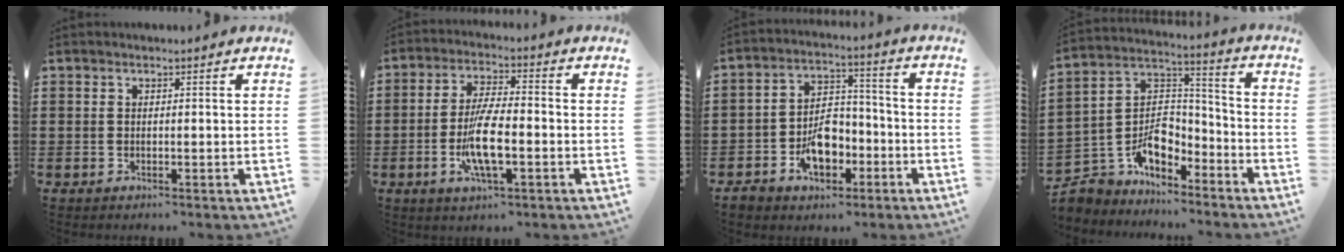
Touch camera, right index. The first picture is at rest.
{"total": 8.3, "force": [-2.3, 2.4, 7.6], "torque": [-0.158, -0.010, -0.043]}
{"total": 8.5, "force": [-3.7, 5.5, 5.3], "torque": [-0.091, 0.020, -0.064]}
{"total": 7.6, "force": [-4.2, 5.5, 3.2], "torque": [-0.075, 0.000, -0.078]}